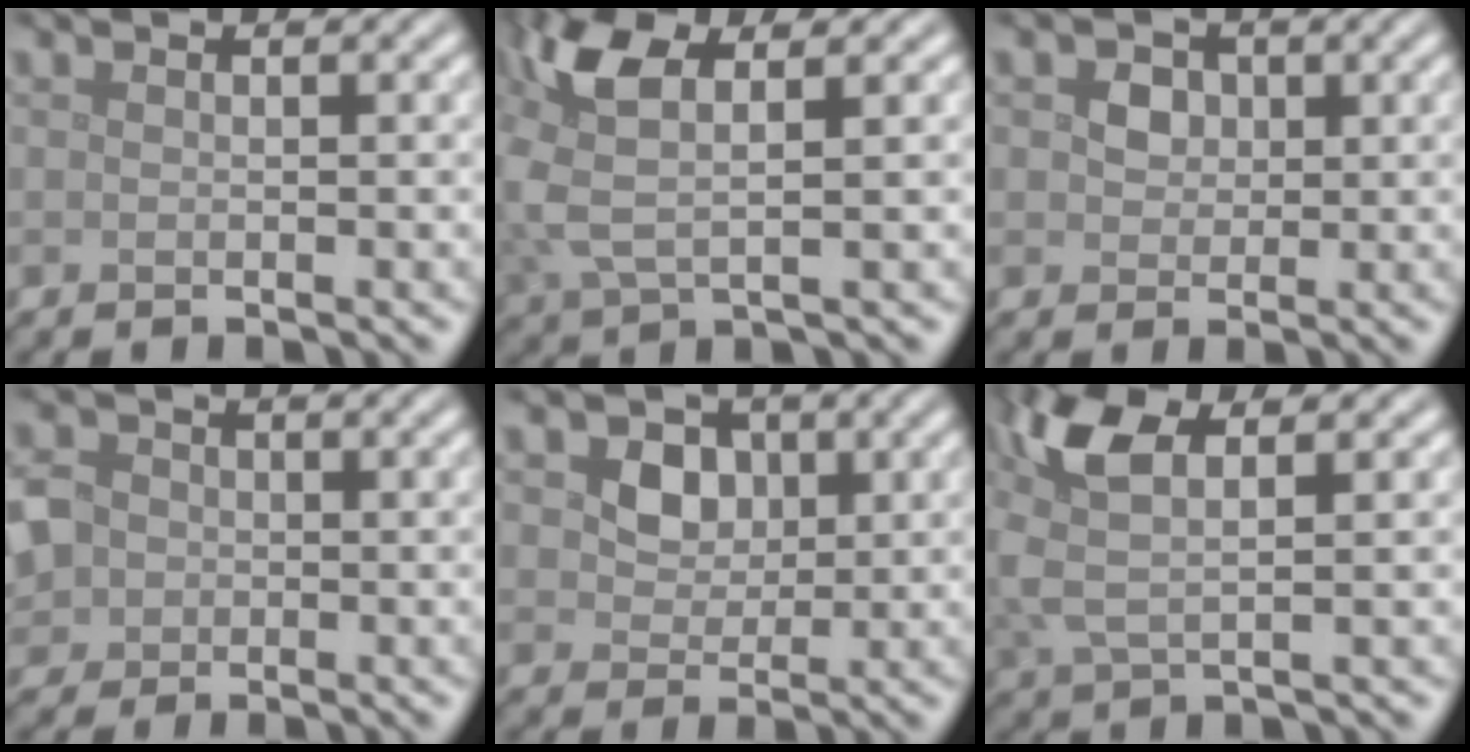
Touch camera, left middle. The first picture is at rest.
{"total": 5.4, "force": [1.4, 2.4, 4.6], "torque": [-0.121, 0.007, 0.022]}
{"total": 2.3, "force": [0.7, 2.0, 1.0], "torque": [-0.019, -0.002, 0.006]}
{"total": 6.5, "force": [-0.7, 5.9, 2.7], "torque": [-0.074, 0.010, -0.038]}
{"total": 3.2, "force": [1.0, 2.6, 1.5], "torque": [-0.033, -0.012, 0.014]}
{"total": 4.8, "force": [1.5, 1.9, 4.1], "torque": [-0.103, 0.008, 0.025]}